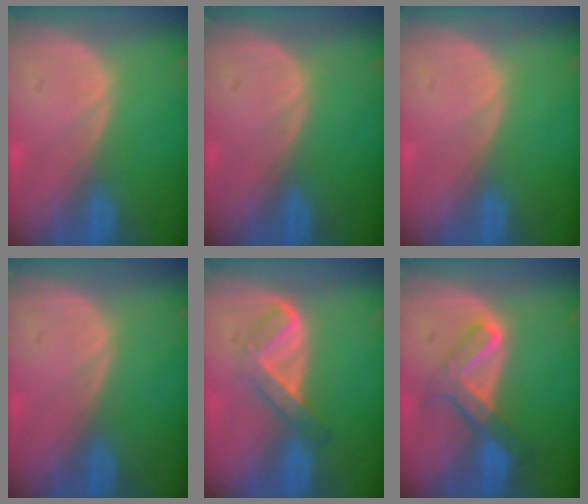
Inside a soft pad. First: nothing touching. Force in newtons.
{"total": 0.0}
{"total": 0.0}
{"total": 0.0}
{"total": 5.4, "press": 4.5, "slide": 3.0}
{"total": 6.1, "press": 5.8, "slide": 1.8}